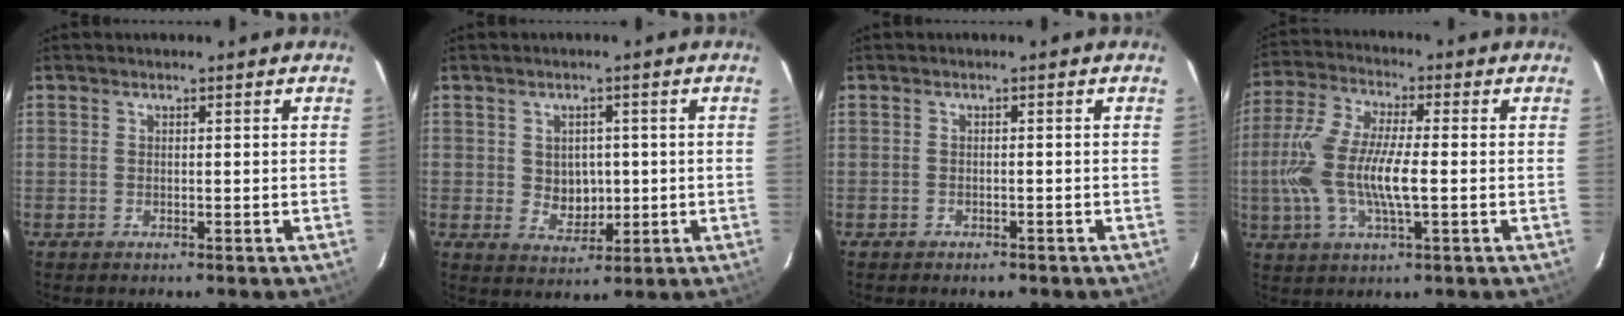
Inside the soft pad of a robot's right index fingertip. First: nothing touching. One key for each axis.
{"total": 5.0, "fx": 0.1, "fy": 4.3, "fz": 2.5, "tx": -0.042, "ty": 0.001, "tz": 0.013}
{"total": 1.9, "fx": -1.5, "fy": 1.0, "fz": 0.6, "tx": -0.015, "ty": -0.002, "tz": -0.019}
{"total": 13.8, "fx": -1.6, "fy": 4.3, "fz": 13.0, "tx": -0.276, "ty": 0.000, "tz": -0.035}